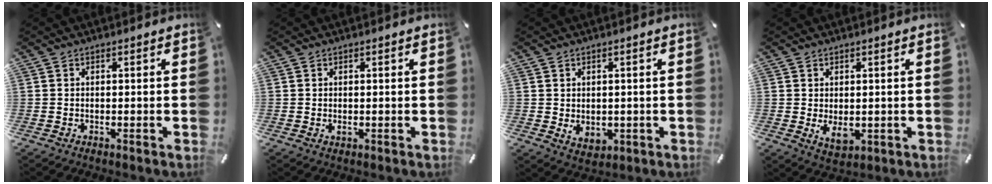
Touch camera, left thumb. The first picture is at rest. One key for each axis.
{"total": 0.9, "fx": 0.1, "fy": 0.1, "fz": 0.9, "tx": -0.016, "ty": -0.003, "tz": 0.002}
{"total": 3.2, "fx": 0.6, "fy": 2.7, "fz": 1.7, "tx": -0.023, "ty": -0.005, "tz": 0.010}
{"total": 4.4, "fx": -0.2, "fy": 2.6, "fz": 3.6, "tx": -0.076, "ty": -0.007, "tz": -0.007}